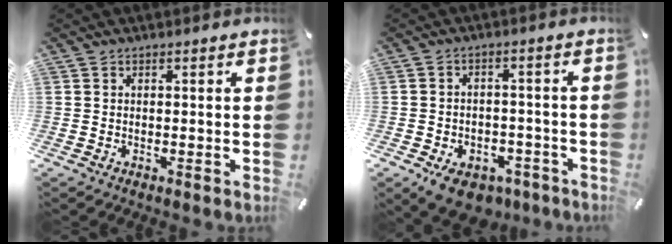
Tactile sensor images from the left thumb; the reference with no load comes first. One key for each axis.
{"total": 7.2, "fx": -4.5, "fy": 4.7, "fz": 3.2, "tx": -0.052, "ty": 0.032, "tz": -0.076}